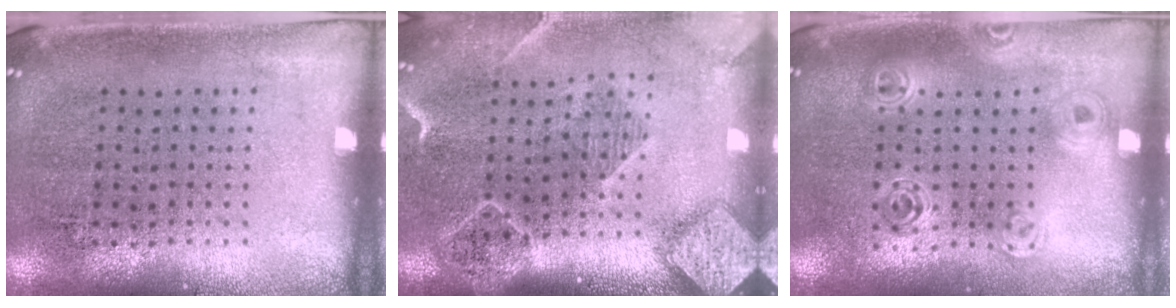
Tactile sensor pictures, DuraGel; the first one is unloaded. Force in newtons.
{"total": 2.5, "press": 2.0, "slide": 1.4}
{"total": 1.4, "press": 1.3, "slide": 0.5}